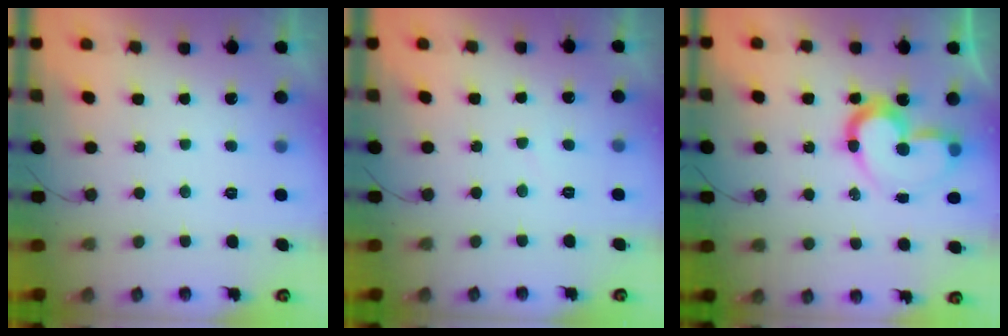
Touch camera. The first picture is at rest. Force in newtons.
{"total": 2.9, "press": 2.9, "slide": 0.2}
{"total": 13.1, "press": 13.0, "slide": 2.1}